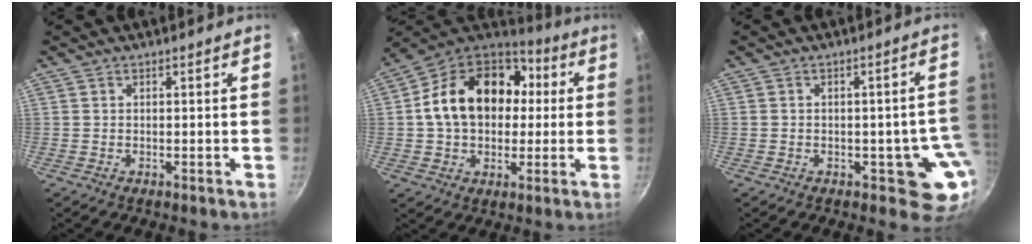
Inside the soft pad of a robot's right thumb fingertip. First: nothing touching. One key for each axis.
{"total": 21.4, "fx": 2.6, "fy": 15.9, "fz": 14.1, "tx": -0.222, "ty": 0.041, "tz": 0.036}
{"total": 7.5, "fx": -2.0, "fy": 4.6, "fz": 5.6, "tx": -0.010, "ty": 0.016, "tz": -0.023}